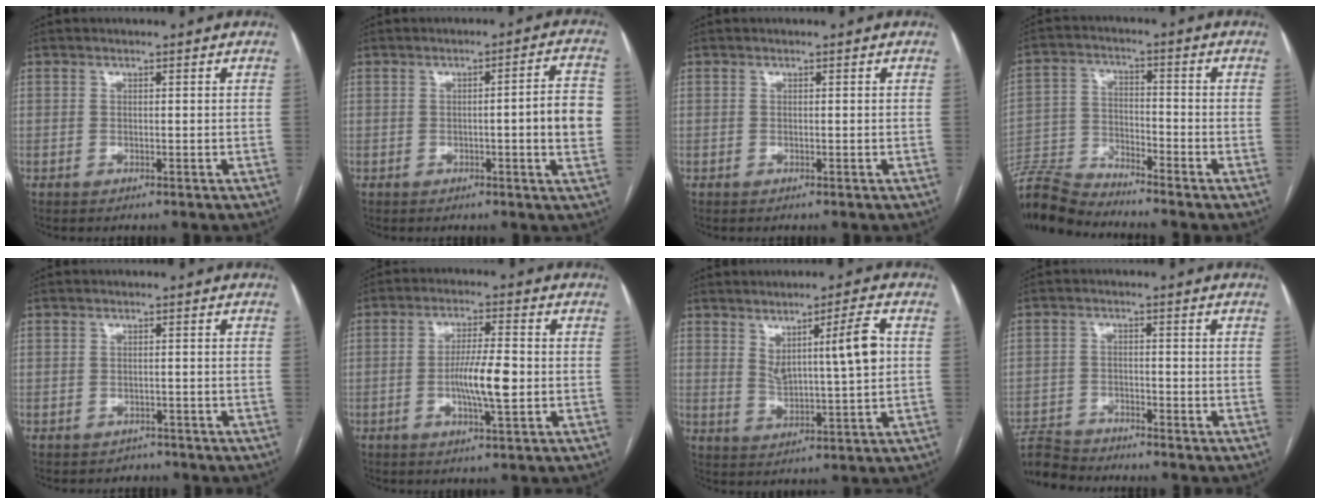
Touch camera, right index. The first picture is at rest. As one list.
[{"total": 7.3, "force": [-0.5, 0.6, 7.2], "torque": [-0.085, 0.013, -0.011]}, {"total": 0.0}, {"total": 7.9, "force": [-7.9, 0.0, 0.5], "torque": [-0.015, 0.002, -0.156]}, {"total": 1.8, "force": [-1.3, 1.1, -0.5], "torque": [-0.003, 0.007, -0.020]}, {"total": 7.4, "force": [-1.3, 0.8, 7.3], "torque": [-0.135, -0.003, -0.025]}, {"total": 7.9, "force": [2.5, 0.3, 7.5], "torque": [-0.125, -0.003, 0.045]}, {"total": 5.0, "force": [-5.0, 0.5, -0.2], "torque": [0.006, -0.006, -0.091]}]